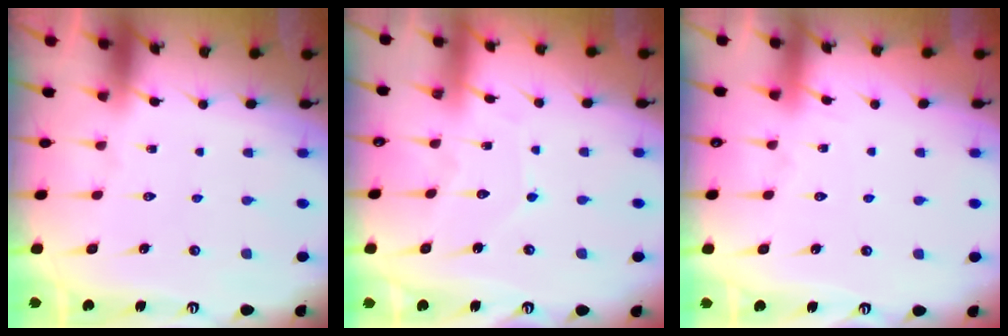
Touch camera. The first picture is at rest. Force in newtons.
{"total": 4.0, "press": 4.0, "slide": 0.3}
{"total": 3.7, "press": 3.6, "slide": 0.5}